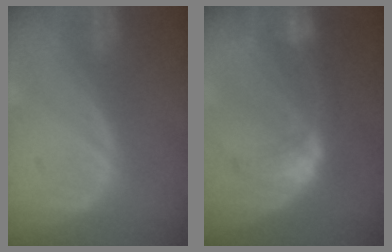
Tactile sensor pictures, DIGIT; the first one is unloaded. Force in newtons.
{"total": 8.1, "press": 7.2, "slide": 3.7}